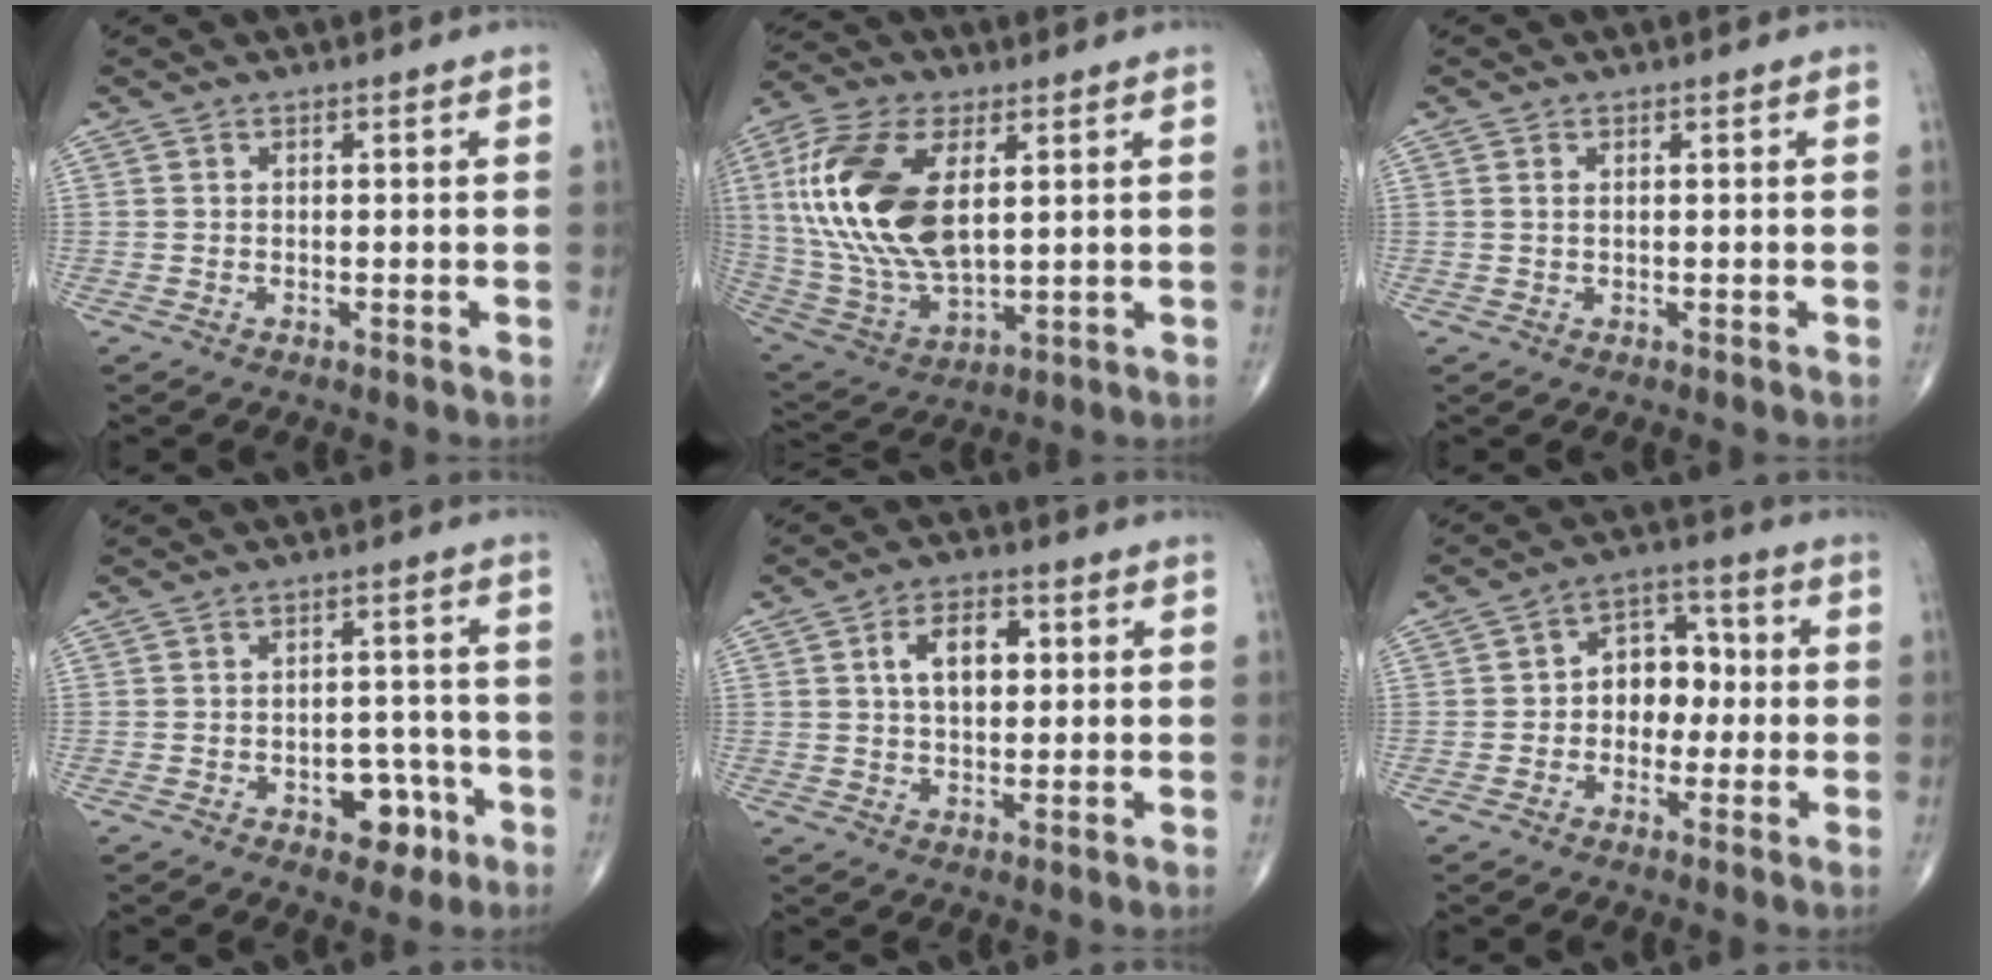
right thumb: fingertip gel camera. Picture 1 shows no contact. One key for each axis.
{"total": 21.7, "fx": 4.6, "fy": 11.3, "fz": 17.9, "tx": -0.377, "ty": -0.018, "tz": 0.087}
{"total": 0.6, "fx": 0.2, "fy": 0.2, "fz": 0.5, "tx": -0.013, "ty": 0.004, "tz": 0.006}
{"total": 7.2, "fx": -3.4, "fy": 4.5, "fz": 4.5, "tx": -0.029, "ty": 0.034, "tz": -0.042}
{"total": 7.7, "fx": 1.7, "fy": 4.6, "fz": 6.0, "tx": -0.083, "ty": 0.008, "tz": 0.026}
{"total": 8.4, "fx": -0.5, "fy": 6.3, "fz": 5.5, "tx": -0.042, "ty": 0.033, "tz": -0.021}